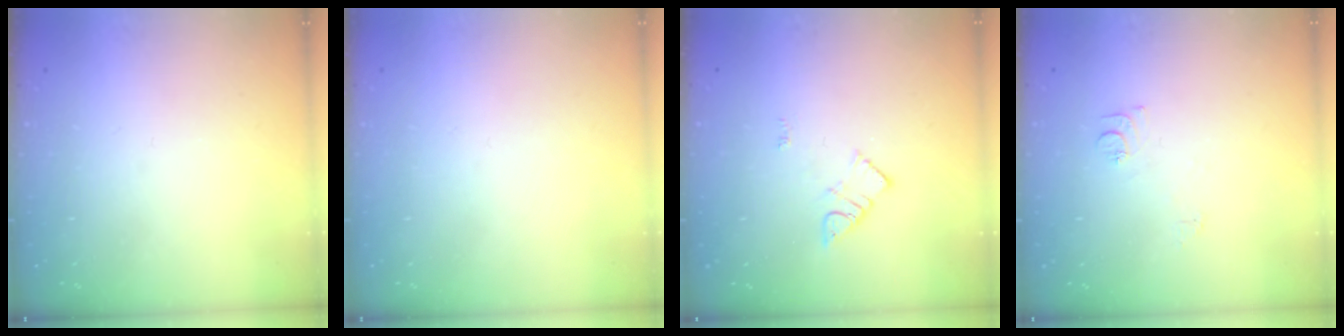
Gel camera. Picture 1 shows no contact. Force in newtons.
{"total": 1.9, "press": 1.9, "slide": 0.1}
{"total": 3.6, "press": 3.6, "slide": 0.4}
{"total": 6.7, "press": 6.7, "slide": 0.8}